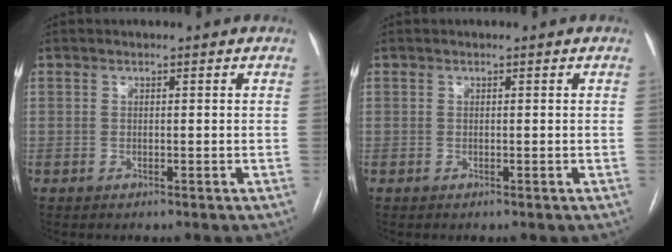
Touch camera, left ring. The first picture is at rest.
{"total": 0.0}